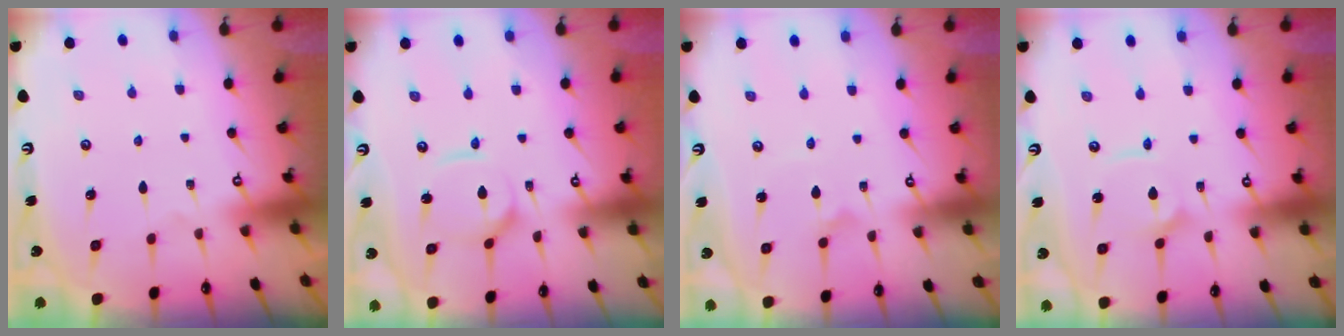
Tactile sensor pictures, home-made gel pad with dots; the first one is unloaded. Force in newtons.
{"total": 6.0, "press": 6.0, "slide": 0.5}
{"total": 2.3, "press": 2.3, "slide": 0.2}
{"total": 3.9, "press": 3.9, "slide": 0.4}